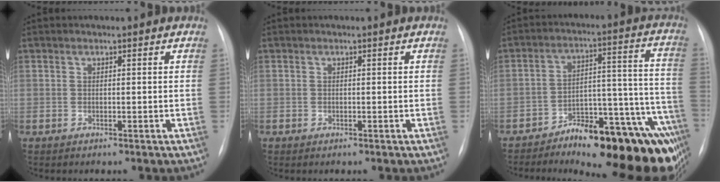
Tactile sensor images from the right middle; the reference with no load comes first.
{"total": 0.0}
{"total": 24.0, "force": [-16.2, 7.5, 16.2], "torque": [-0.110, 0.042, -0.218]}